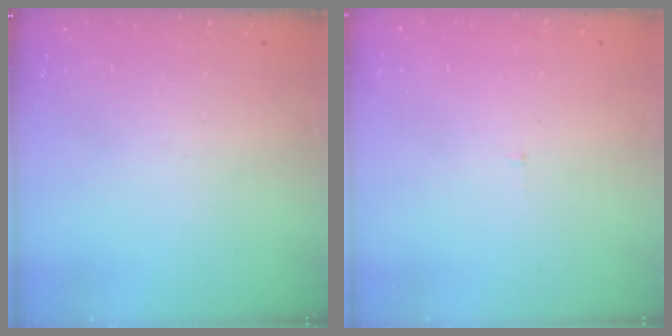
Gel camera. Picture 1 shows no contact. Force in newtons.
{"total": 3.0, "press": 3.0, "slide": 0.2}